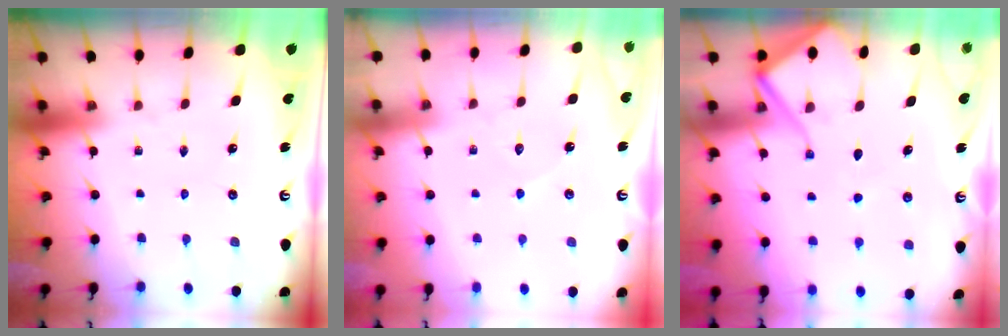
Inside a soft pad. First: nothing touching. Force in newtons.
{"total": 5.5, "press": 5.5, "slide": 0.4}
{"total": 9.6, "press": 9.6, "slide": 0.9}